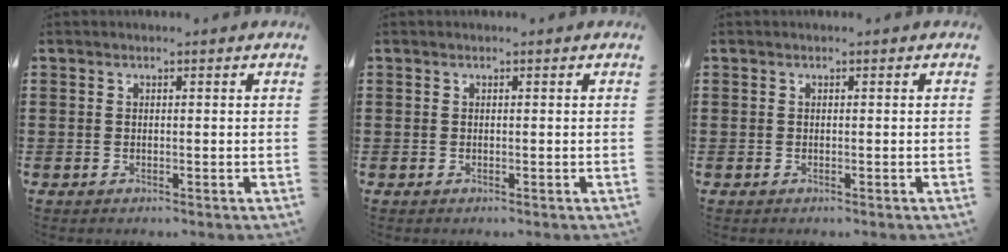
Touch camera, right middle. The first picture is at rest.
{"total": 0.0}
{"total": 0.0}